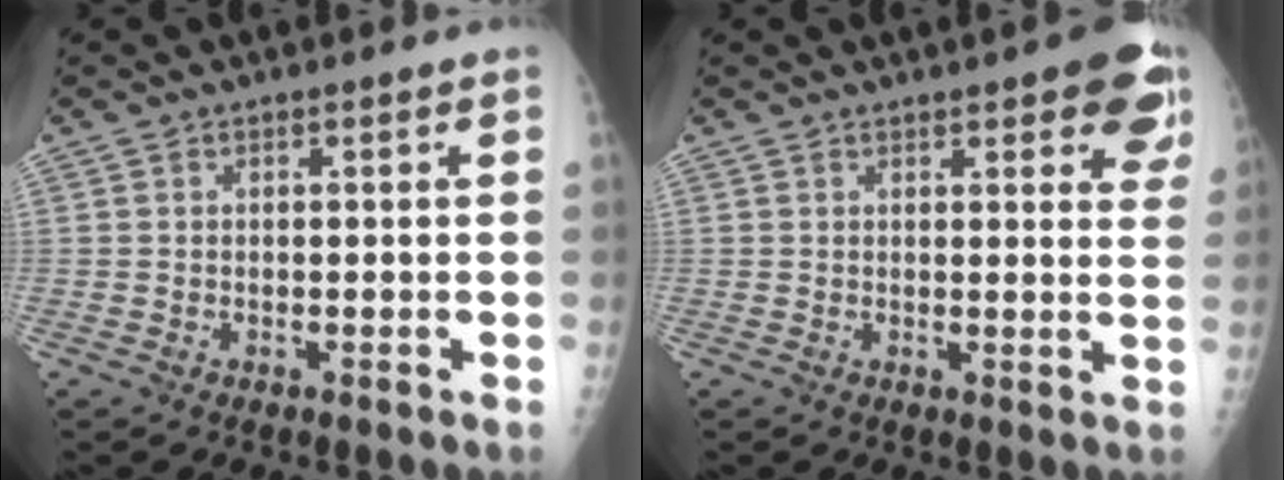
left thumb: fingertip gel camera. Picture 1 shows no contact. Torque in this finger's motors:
{"motor_torque": [1.03, 1.04, 0.53, -0.69, 0.04]}